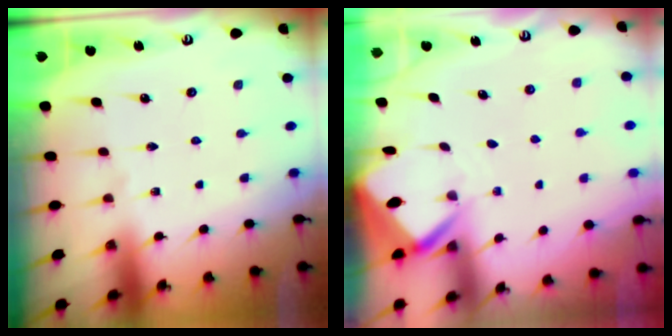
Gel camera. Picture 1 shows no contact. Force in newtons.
{"total": 3.2, "press": 3.2, "slide": 0.3}